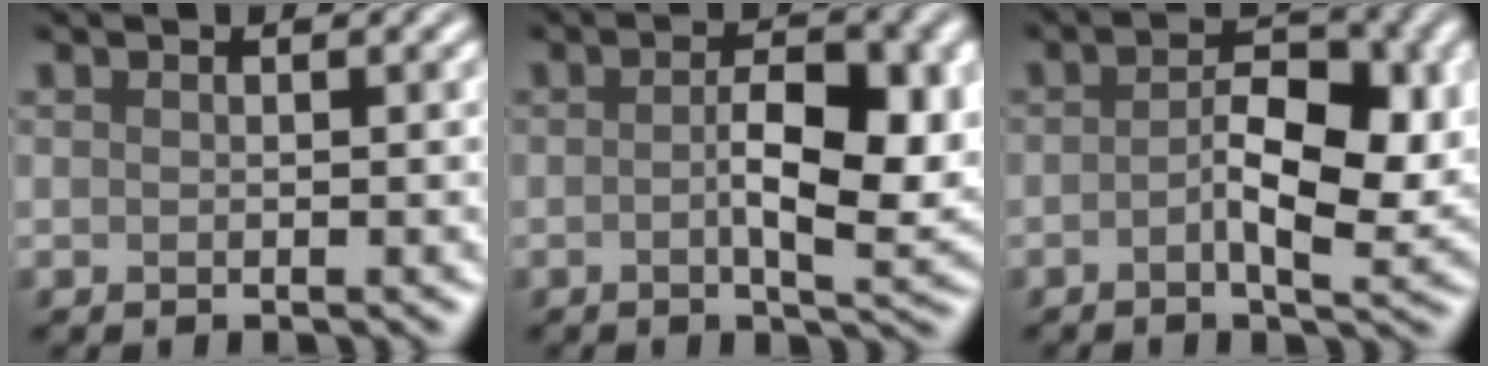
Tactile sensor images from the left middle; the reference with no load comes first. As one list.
[{"total": 6.4, "force": [-0.1, 2.3, 6.0], "torque": [-0.094, -0.006, -0.001]}, {"total": 5.9, "force": [-0.5, 2.6, 5.3], "torque": [-0.081, -0.003, -0.011]}]